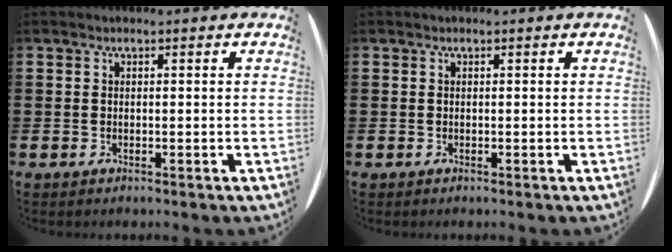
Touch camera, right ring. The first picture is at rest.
{"total": 0.0}